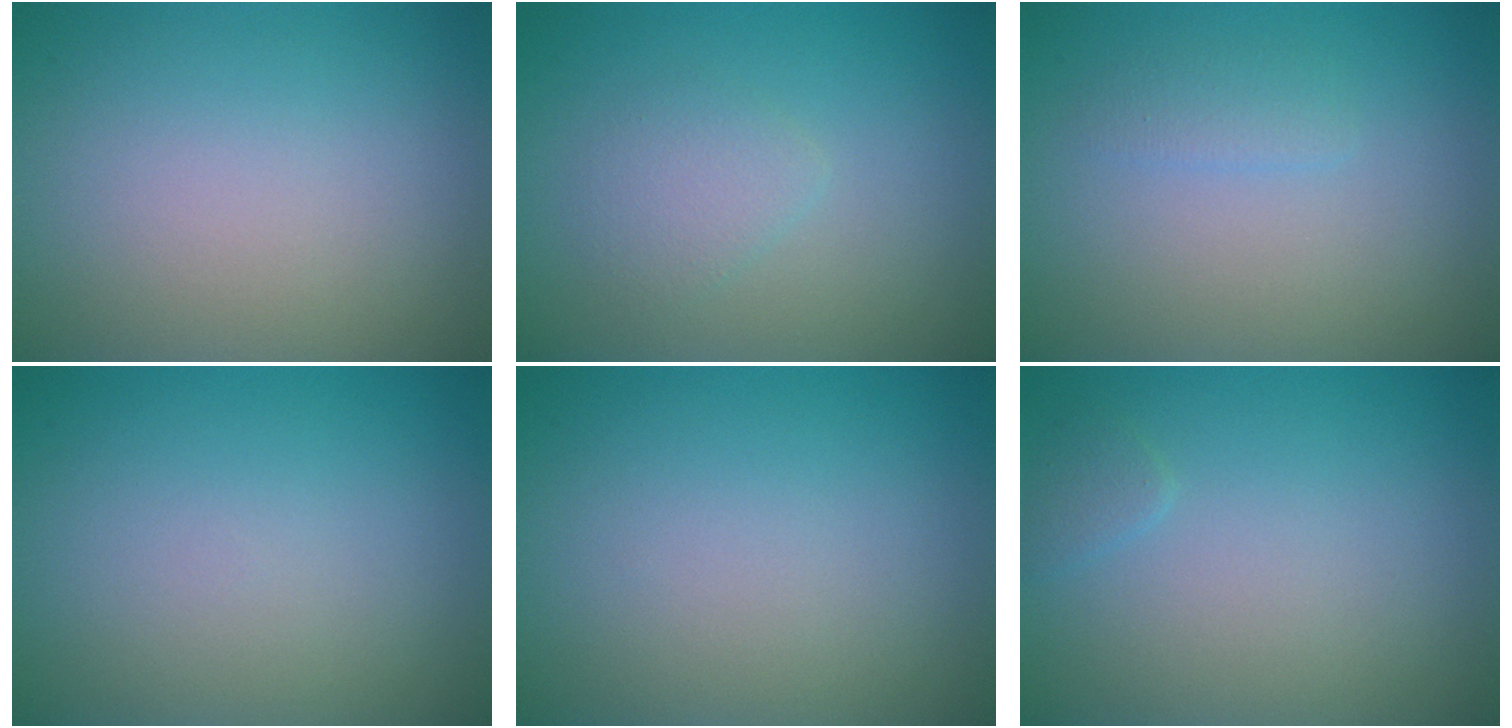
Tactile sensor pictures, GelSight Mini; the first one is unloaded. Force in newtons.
{"total": 1.8, "press": 1.8, "slide": 0.1}
{"total": 1.1, "press": 1.1, "slide": 0.1}
{"total": 0.0}
{"total": 0.0}
{"total": 0.8, "press": 0.8, "slide": 0.1}